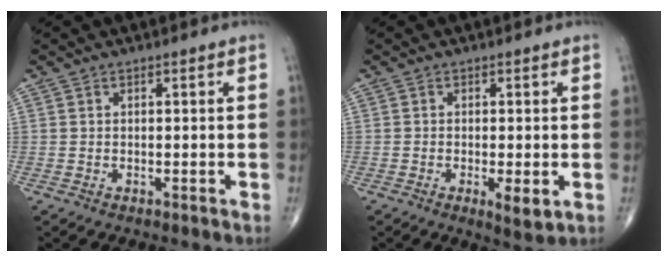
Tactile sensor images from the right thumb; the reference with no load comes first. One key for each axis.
{"total": 3.8, "fx": -1.0, "fy": 1.0, "fz": 3.5, "tx": -0.061, "ty": -0.012, "tz": -0.017}